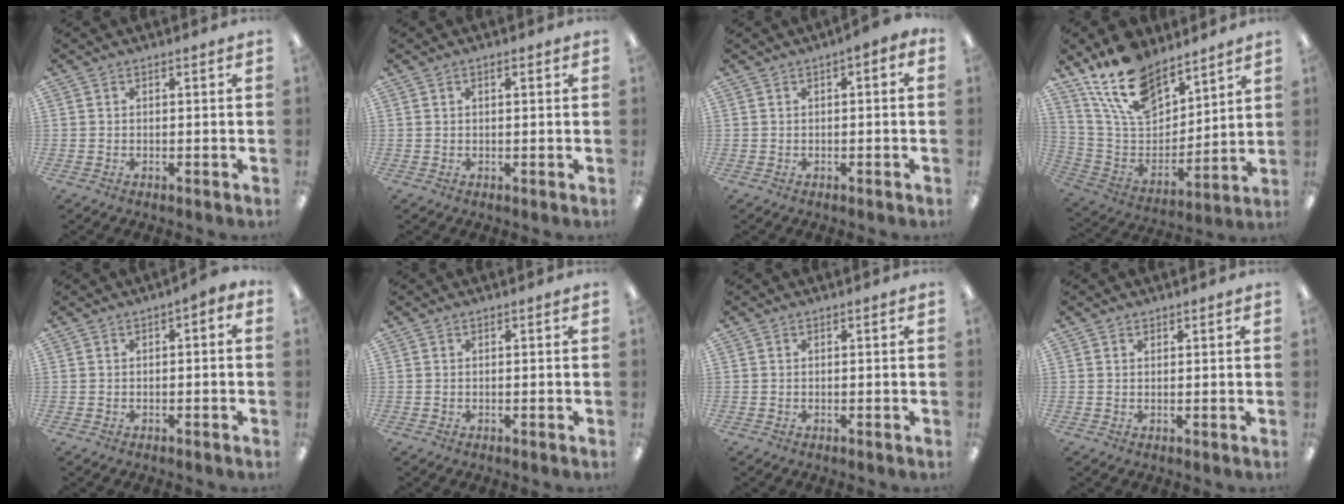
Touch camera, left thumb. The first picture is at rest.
{"total": 1.1, "force": [0.5, 0.4, 0.9], "torque": [-0.019, 0.003, 0.009]}
{"total": 1.7, "force": [-0.5, 0.7, 1.4], "torque": [-0.026, 0.007, -0.011]}
{"total": 17.8, "force": [13.3, 8.8, 7.9], "torque": [-0.164, -0.070, 0.248]}
{"total": 1.7, "force": [-1.0, 0.7, 1.1], "torque": [-0.019, 0.006, -0.020]}
{"total": 0.0}
{"total": 0.0}
{"total": 0.9, "force": [0.8, 0.5, 0.0], "torque": [0.000, 0.001, 0.015]}